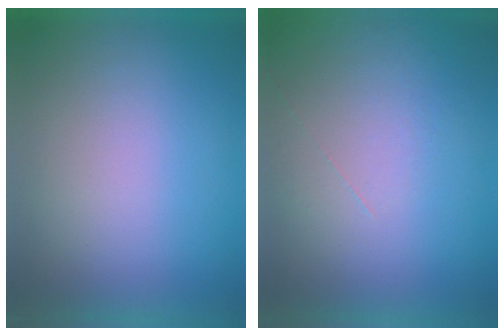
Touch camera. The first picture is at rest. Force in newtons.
{"total": 1.1}